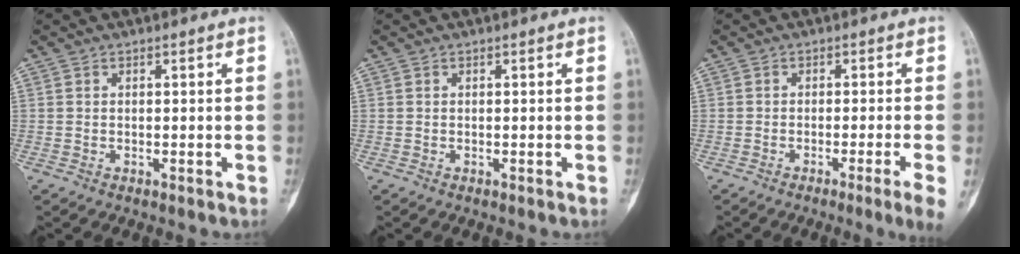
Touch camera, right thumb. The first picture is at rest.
{"total": 0.0}
{"total": 4.7, "force": [-2.3, -1.0, 3.9], "torque": [-0.068, -0.003, -0.036]}